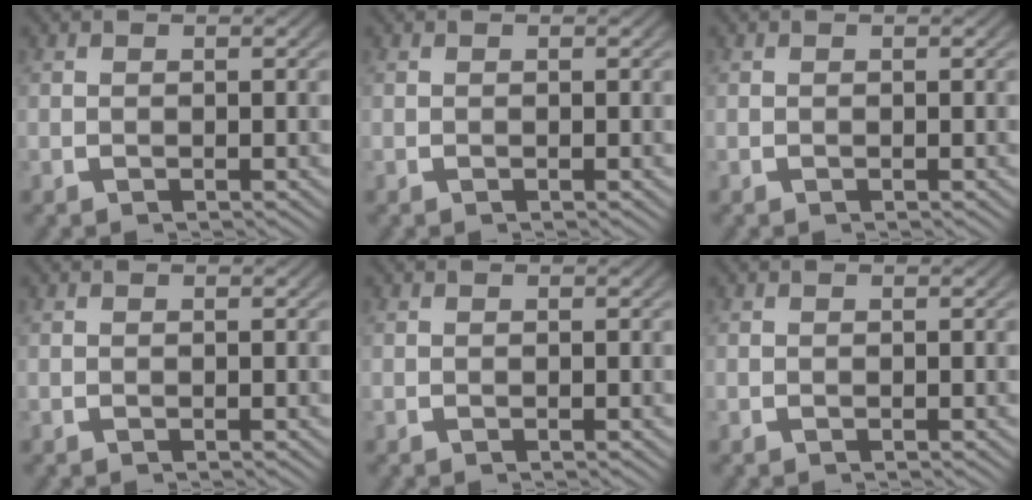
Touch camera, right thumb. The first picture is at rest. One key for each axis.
{"total": 0.0}
{"total": 0.0}
{"total": 0.0}
{"total": 0.0}
{"total": 0.0}